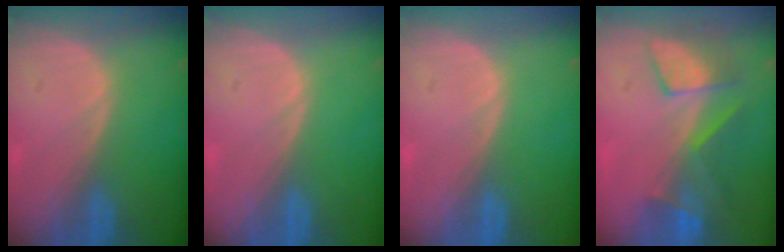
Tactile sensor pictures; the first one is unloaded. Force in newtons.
{"total": 0.0}
{"total": 0.0}
{"total": 8.0, "press": 7.2, "slide": 3.5}